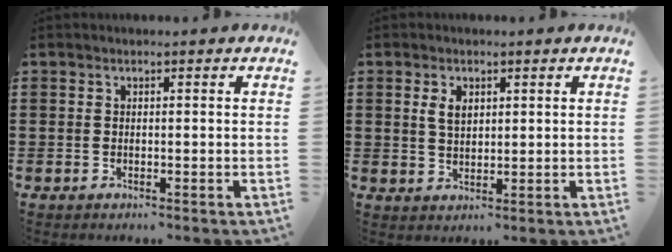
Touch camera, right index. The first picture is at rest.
{"total": 2.7, "force": [0.9, 1.7, 1.9], "torque": [-0.043, 0.009, 0.016]}